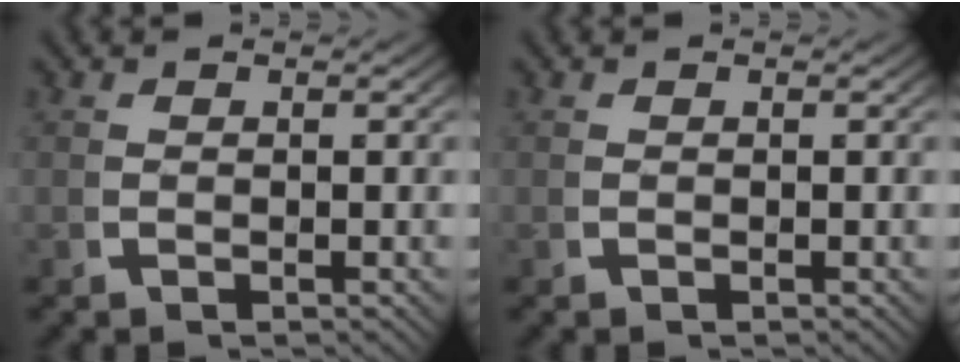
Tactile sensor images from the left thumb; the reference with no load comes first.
{"total": 0.0}